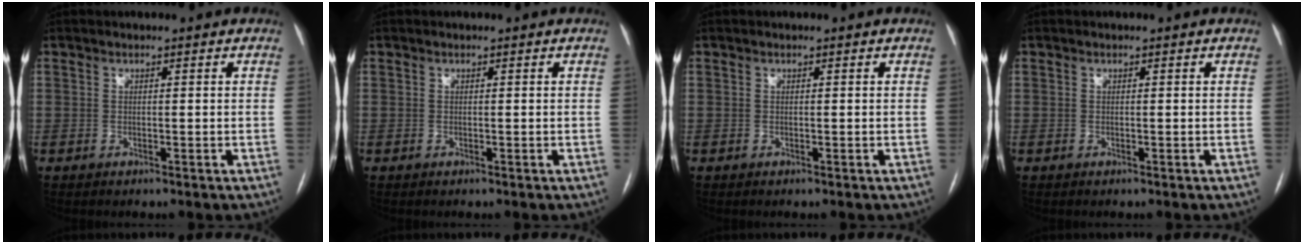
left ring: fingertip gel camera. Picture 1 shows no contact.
{"total": 0.0}
{"total": 0.0}
{"total": 0.0}